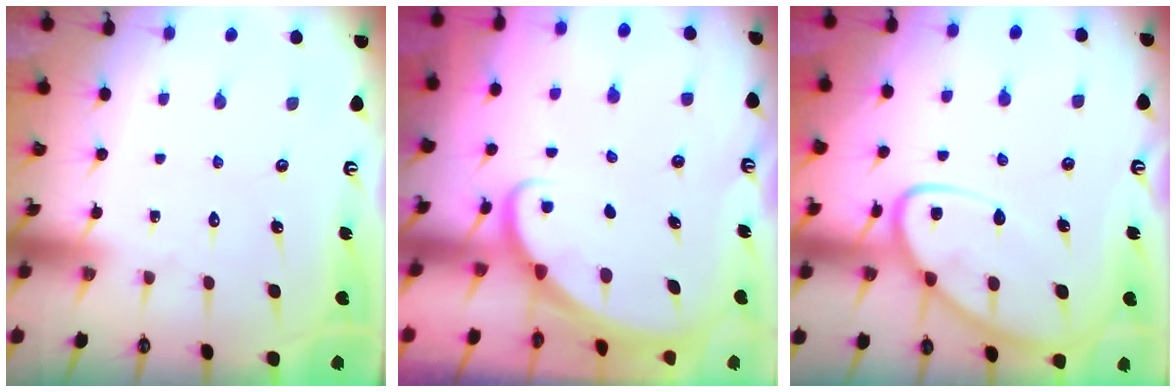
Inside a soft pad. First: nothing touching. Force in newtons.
{"total": 1.8, "press": 1.7, "slide": 0.1}
{"total": 9.9, "press": 9.9, "slide": 0.9}